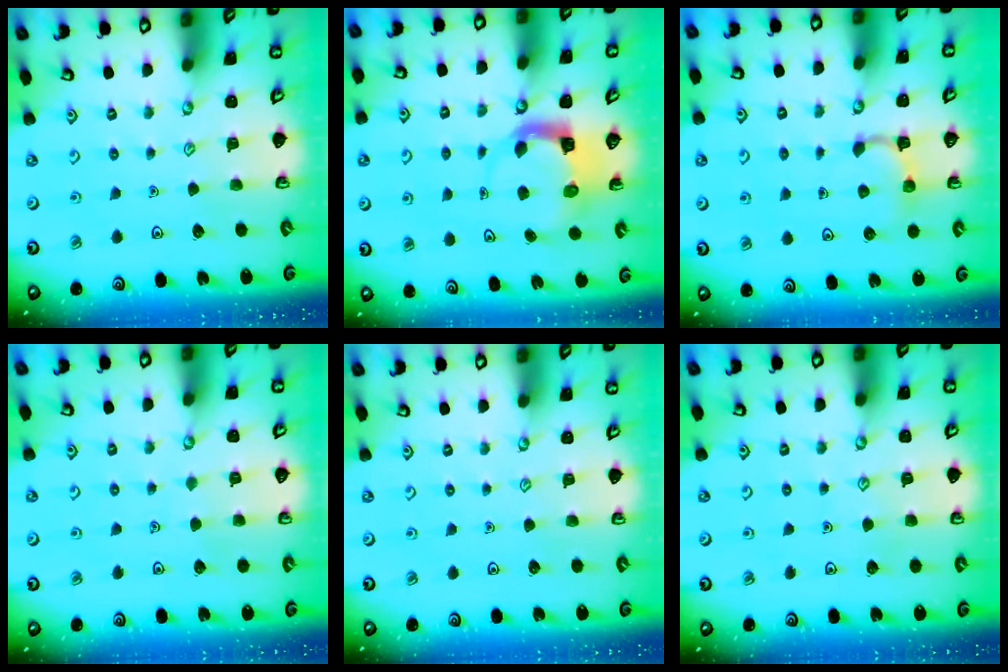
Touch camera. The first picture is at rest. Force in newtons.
{"total": 3.9, "press": 3.9, "slide": 0.3}
{"total": 3.0, "press": 2.9, "slide": 0.7}
{"total": 1.7, "press": 1.7, "slide": 0.1}
{"total": 0.0}
{"total": 4.5, "press": 4.5, "slide": 0.3}